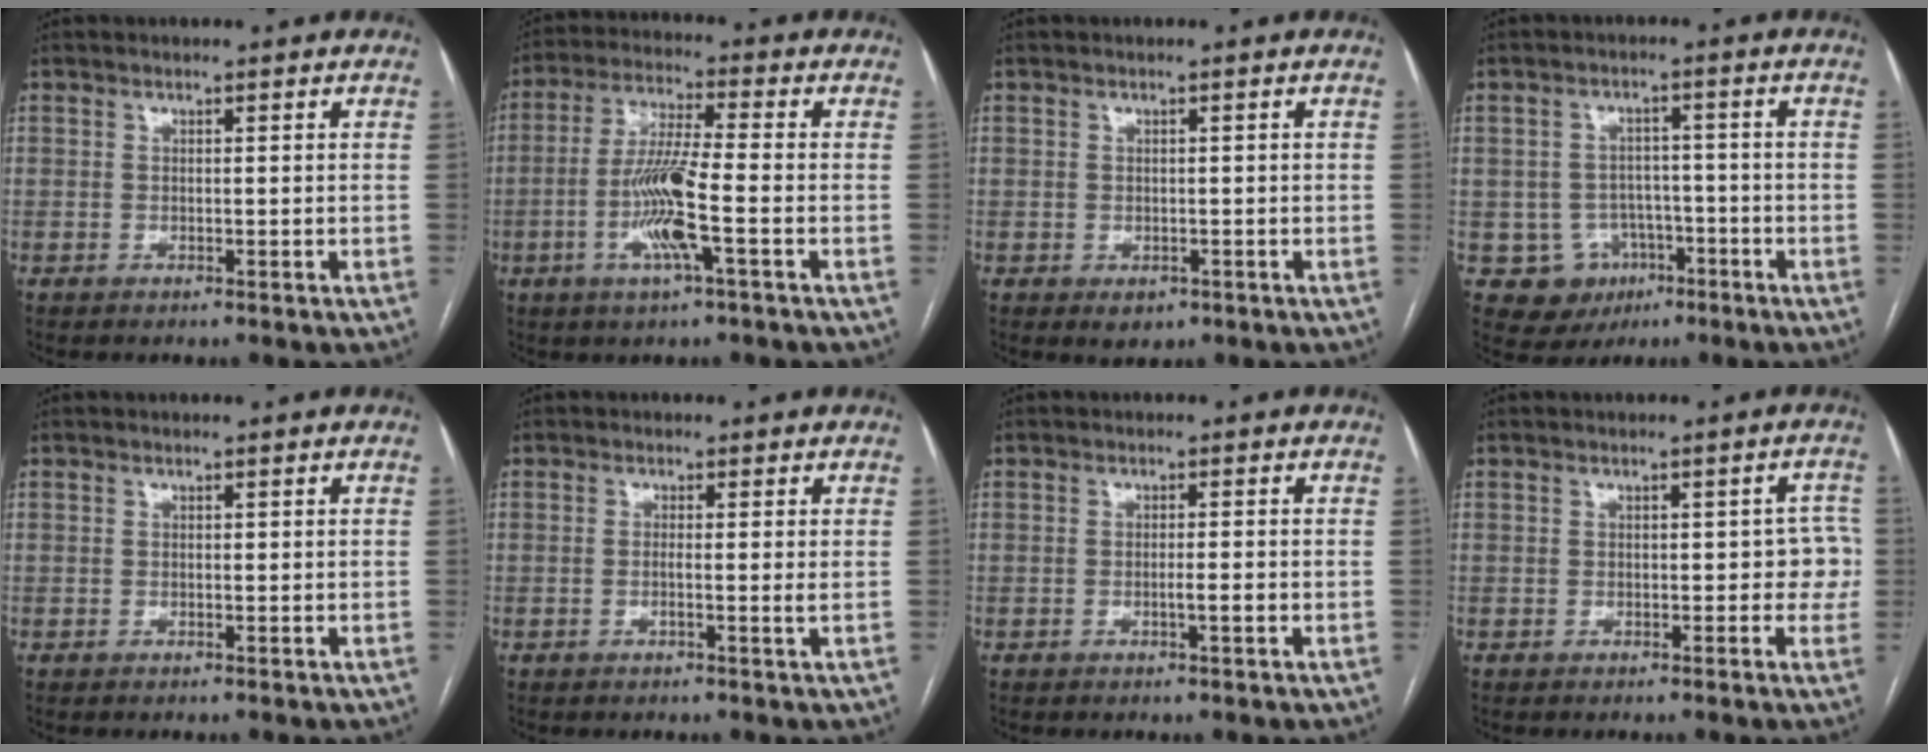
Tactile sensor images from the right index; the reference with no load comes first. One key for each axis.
{"total": 10.1, "fx": -2.9, "fy": 0.3, "fz": 9.6, "tx": -0.194, "ty": -0.006, "tz": -0.060}
{"total": 2.2, "fx": -0.9, "fy": 1.7, "fz": 1.1, "tx": -0.007, "ty": 0.000, "tz": -0.003}
{"total": 7.3, "fx": -2.7, "fy": 6.7, "fz": 1.3, "tx": -0.015, "ty": 0.011, "tz": -0.030}
{"total": 0.0}
{"total": 1.8, "fx": -0.2, "fy": -0.4, "fz": 1.7, "tx": -0.029, "ty": -0.001, "tz": -0.007}
{"total": 1.8, "fx": -0.6, "fy": 0.0, "fz": 1.7, "tx": -0.030, "ty": -0.001, "tz": -0.011}
{"total": 3.2, "fx": -0.3, "fy": 2.0, "fz": 2.5, "tx": -0.009, "ty": 0.025, "tz": -0.005}